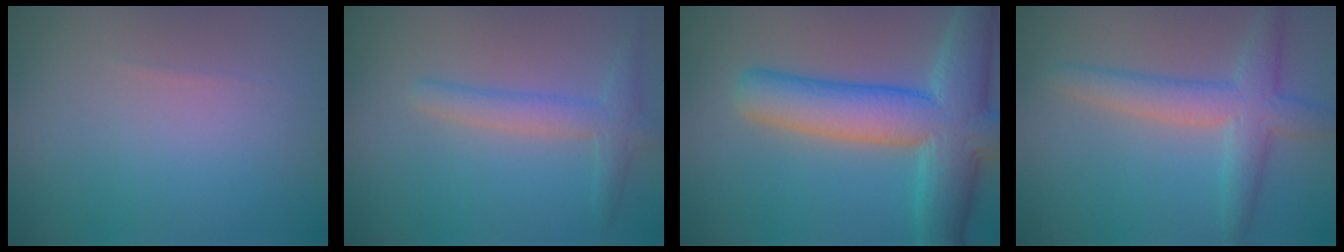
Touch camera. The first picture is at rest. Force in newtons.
{"total": 2.5, "press": 2.5, "slide": 0.1}
{"total": 9.5, "press": 9.5, "slide": 0.4}
{"total": 4.4, "press": 4.4, "slide": 0.3}